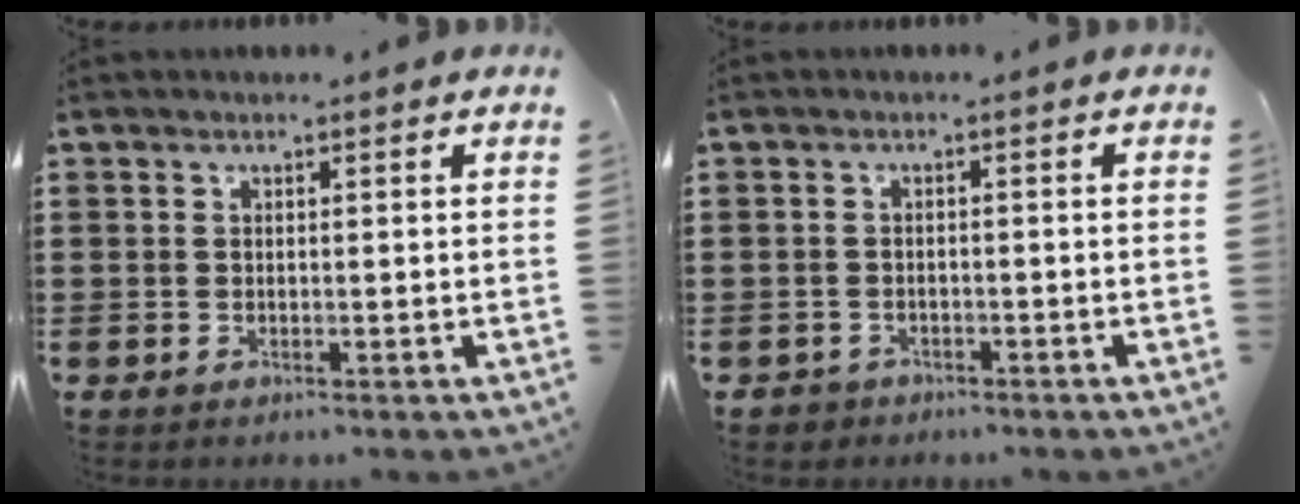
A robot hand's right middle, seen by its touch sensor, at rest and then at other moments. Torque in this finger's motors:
{"motor_torque": [0.28, -0.12, 0.03, 0.00]}